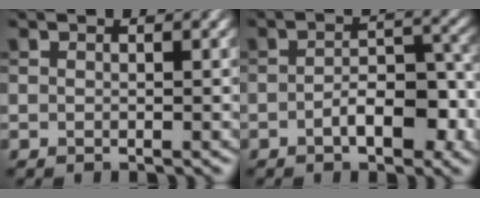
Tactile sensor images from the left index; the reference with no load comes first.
{"total": 5.0, "force": [-1.8, 2.4, 4.0], "torque": [-0.061, 0.005, -0.026]}